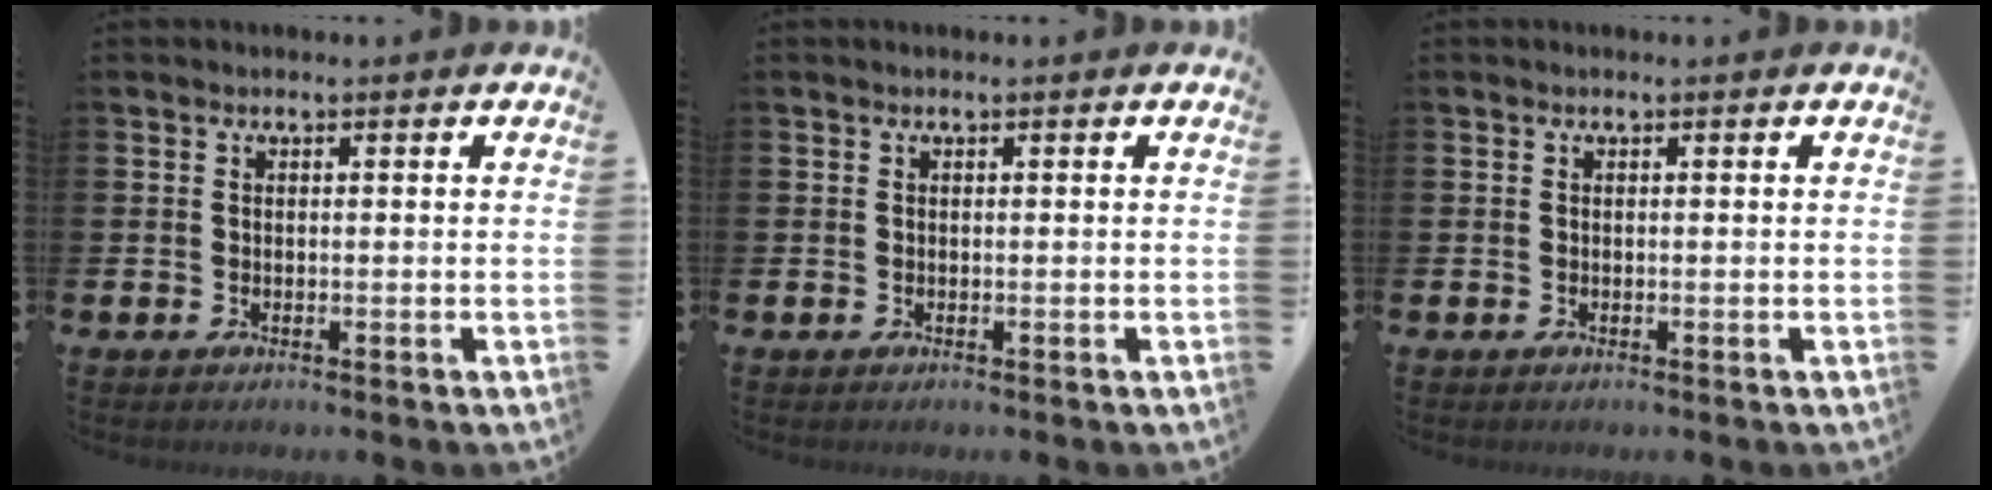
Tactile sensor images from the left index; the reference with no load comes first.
{"total": 0.0}
{"total": 0.0}